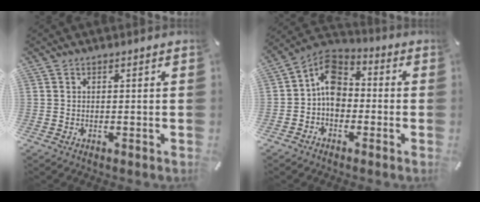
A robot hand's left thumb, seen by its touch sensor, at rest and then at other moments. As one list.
[{"total": 9.0, "force": [-1.5, 6.9, 5.5], "torque": [-0.105, 0.017, -0.030]}]